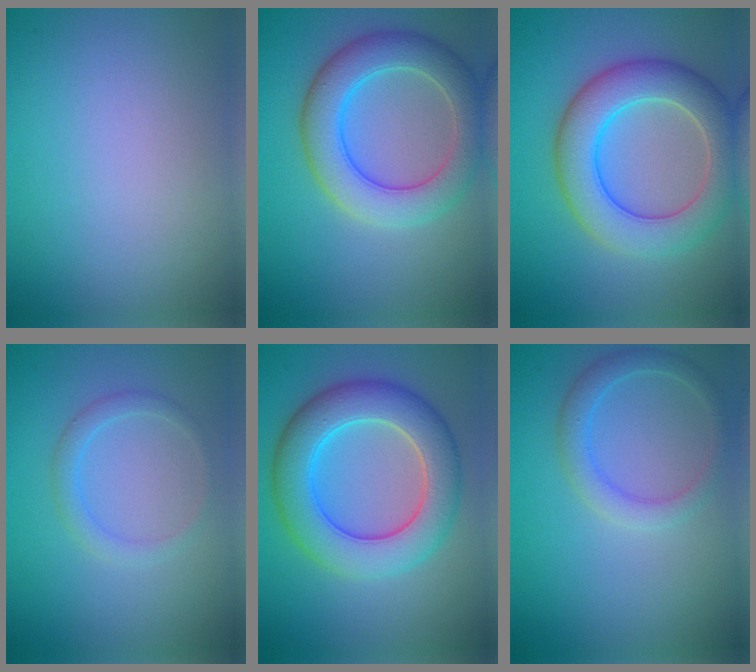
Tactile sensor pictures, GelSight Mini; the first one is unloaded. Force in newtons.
{"total": 6.5, "press": 6.5, "slide": 0.6}
{"total": 7.6, "press": 7.6, "slide": 0.4}
{"total": 1.7, "press": 1.7, "slide": 0.1}
{"total": 8.1, "press": 8.1, "slide": 0.5}
{"total": 2.5, "press": 2.5, "slide": 0.0}